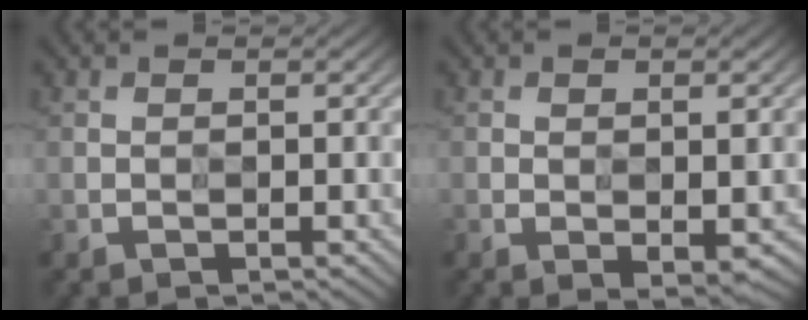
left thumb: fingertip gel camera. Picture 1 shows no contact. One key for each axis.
{"total": 2.4, "fx": -0.7, "fy": 1.1, "fz": 2.0, "tx": -0.031, "ty": -0.008, "tz": -0.005}